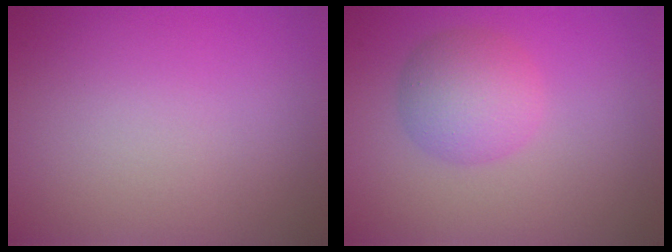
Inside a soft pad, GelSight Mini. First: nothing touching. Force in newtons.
{"total": 4.0, "press": 4.0, "slide": 0.1}